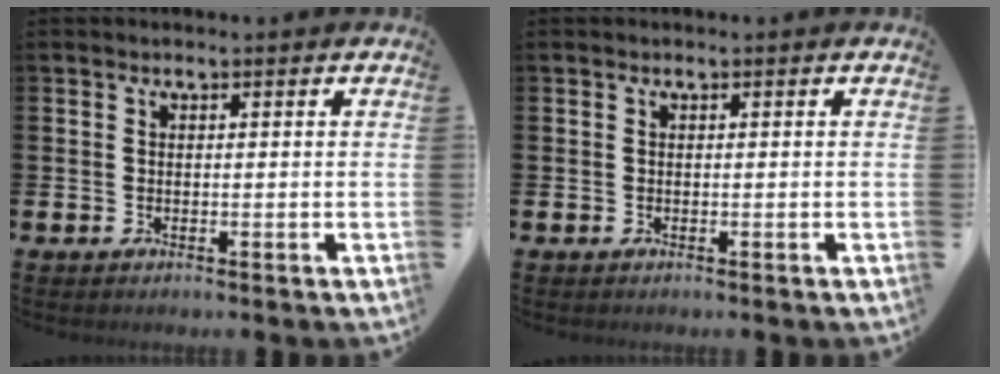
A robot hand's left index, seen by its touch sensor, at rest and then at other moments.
{"total": 0.0}